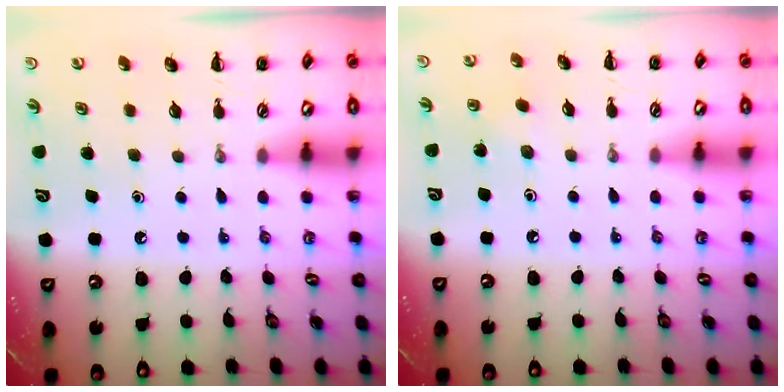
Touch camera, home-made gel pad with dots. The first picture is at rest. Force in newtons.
{"total": 2.3, "press": 2.2, "slide": 0.8}